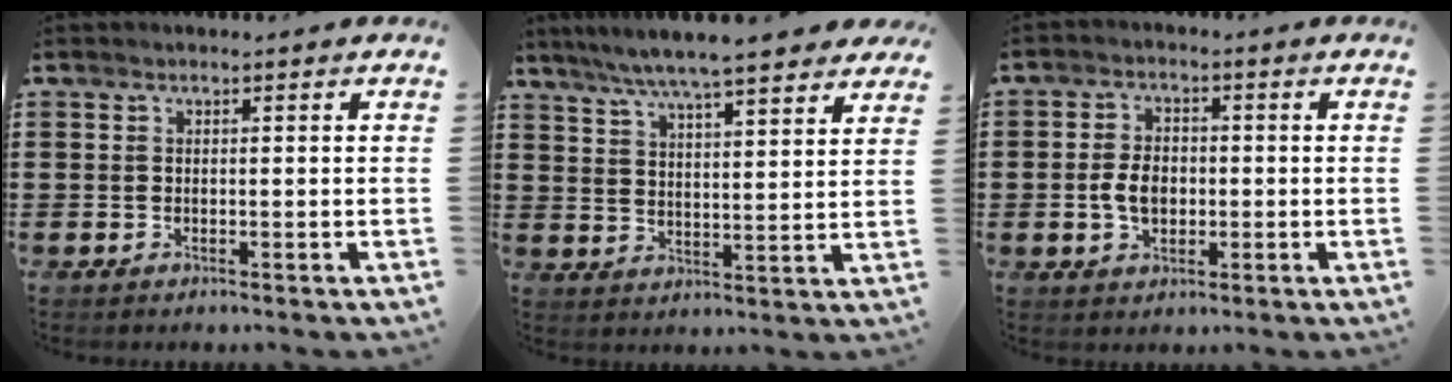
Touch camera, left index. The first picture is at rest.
{"total": 6.6, "force": [5.8, -0.2, 3.1], "torque": [-0.081, -0.028, 0.099]}
{"total": 4.8, "force": [-0.6, 3.0, 3.7], "torque": [-0.077, -0.001, -0.018]}